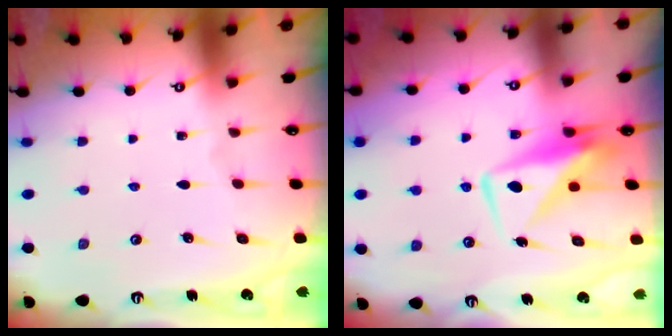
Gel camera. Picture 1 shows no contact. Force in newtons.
{"total": 8.8, "press": 8.8, "slide": 0.9}